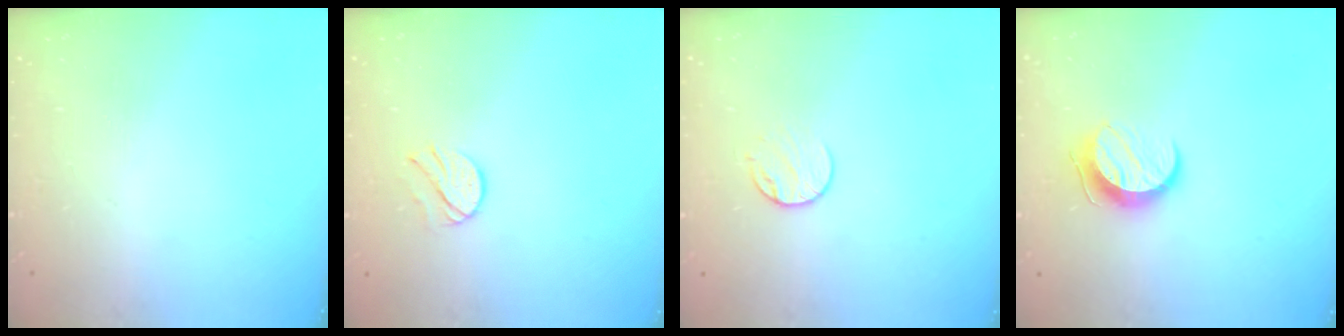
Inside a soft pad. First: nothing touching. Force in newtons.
{"total": 7.6, "press": 7.6, "slide": 0.4}
{"total": 7.3, "press": 7.2, "slide": 0.7}
{"total": 10.3, "press": 10.2, "slide": 0.5}